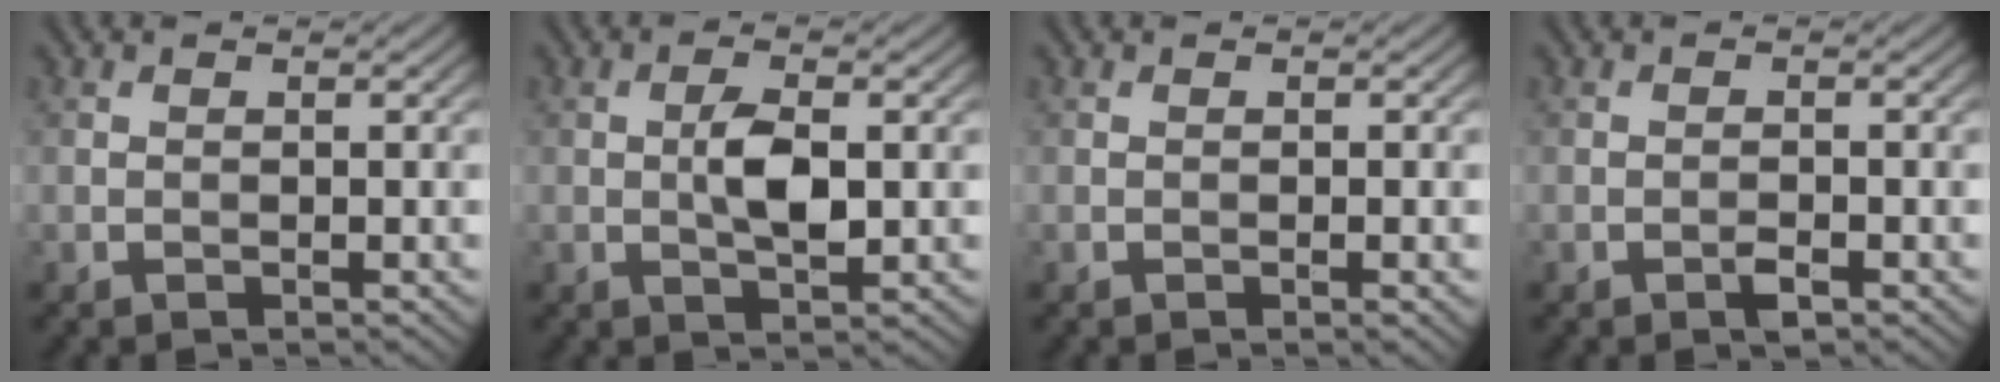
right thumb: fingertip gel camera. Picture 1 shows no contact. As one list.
[{"total": 4.3, "force": [0.1, 1.6, 4.0], "torque": [-0.076, 0.003, 0.001]}, {"total": 1.0, "force": [-0.3, 0.0, 0.9], "torque": [-0.015, -0.001, -0.006]}, {"total": 1.4, "force": [-0.9, 0.4, 1.1], "torque": [-0.017, 0.001, -0.016]}]